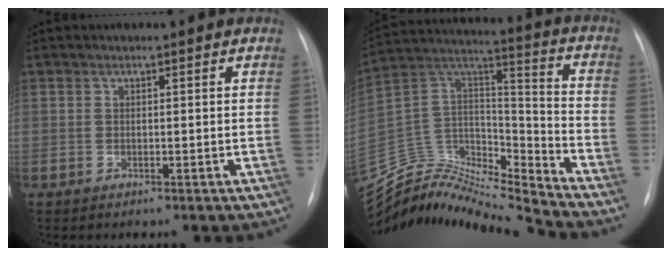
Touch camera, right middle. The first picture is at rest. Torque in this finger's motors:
{"motor_torque": [-0.52, -0.36, -0.25, -0.09]}